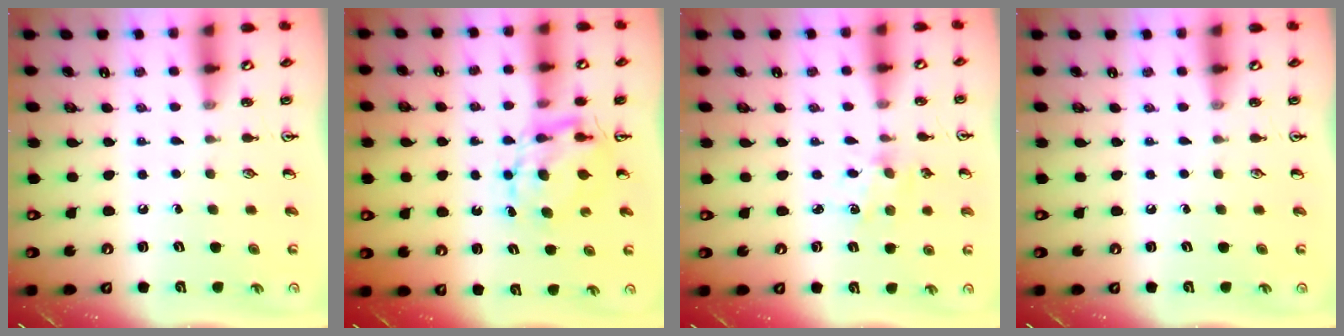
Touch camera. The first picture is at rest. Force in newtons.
{"total": 6.6, "press": 6.6, "slide": 0.6}
{"total": 2.6, "press": 2.6, "slide": 0.4}
{"total": 0.0}